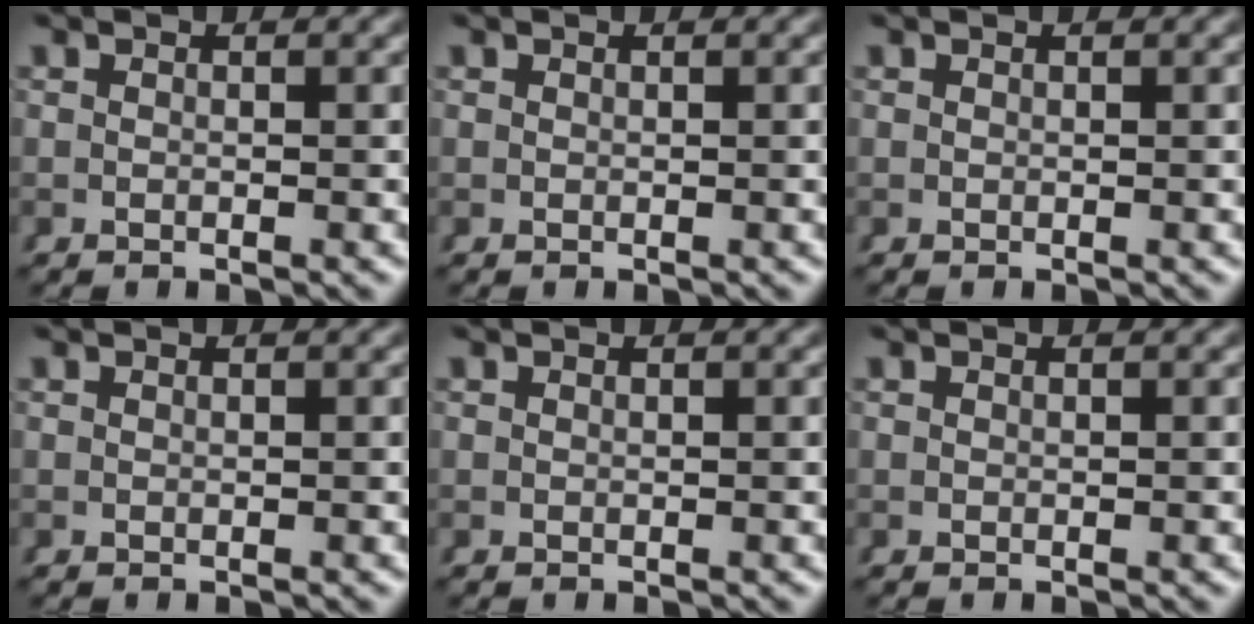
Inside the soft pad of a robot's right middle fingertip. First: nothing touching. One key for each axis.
{"total": 0.0}
{"total": 0.0}
{"total": 0.0}
{"total": 0.0}
{"total": 0.0}